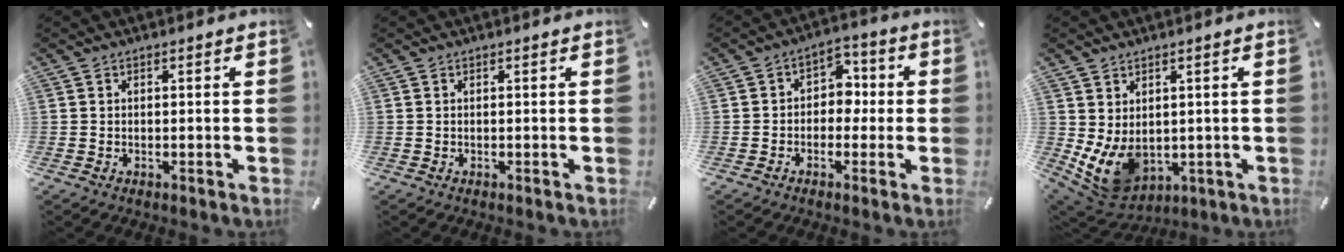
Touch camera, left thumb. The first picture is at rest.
{"total": 0.0}
{"total": 6.1, "force": [-1.1, 5.0, 3.4], "torque": [-0.051, 0.016, -0.025]}
{"total": 8.3, "force": [0.1, 7.1, 4.3], "torque": [-0.105, -0.019, 0.006]}